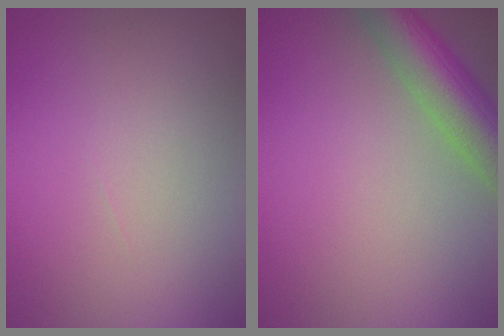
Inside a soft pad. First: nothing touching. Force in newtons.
{"total": 6.4, "press": 6.4, "slide": 0.4}